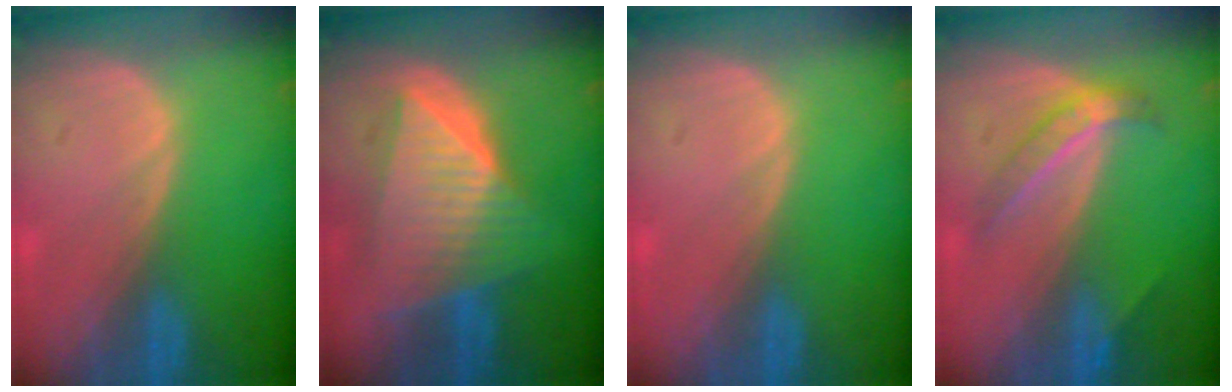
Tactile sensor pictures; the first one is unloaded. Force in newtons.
{"total": 9.7, "press": 9.7, "slide": 0.7}
{"total": 0.0}
{"total": 4.4, "press": 4.3, "slide": 0.8}